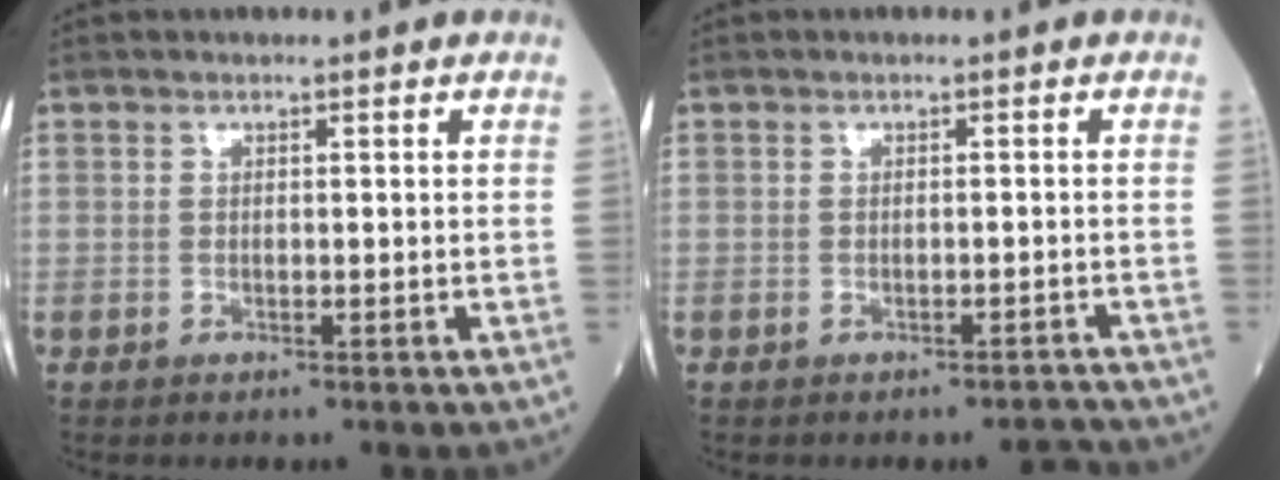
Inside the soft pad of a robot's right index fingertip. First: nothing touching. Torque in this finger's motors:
{"motor_torque": [-0.05, -0.09, 0.02, 0.02]}